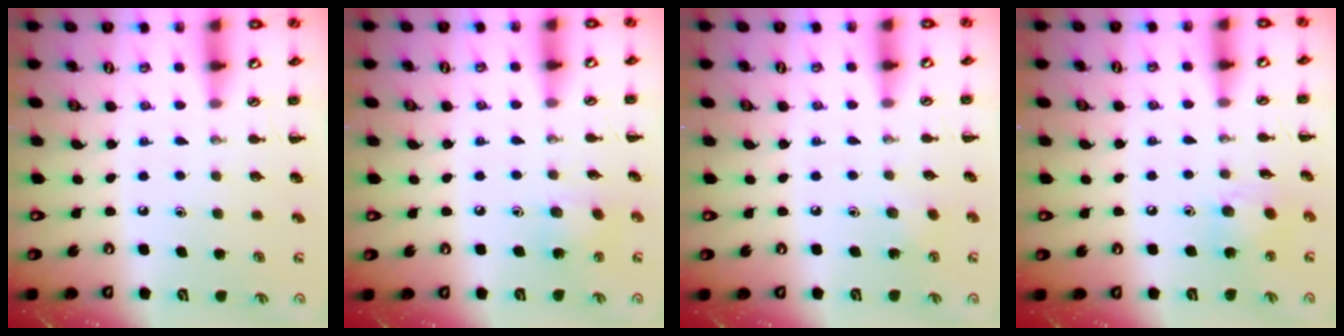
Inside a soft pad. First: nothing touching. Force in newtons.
{"total": 3.9, "press": 3.8, "slide": 1.0}
{"total": 3.0, "press": 2.9, "slide": 0.8}
{"total": 9.4, "press": 9.2, "slide": 1.9}